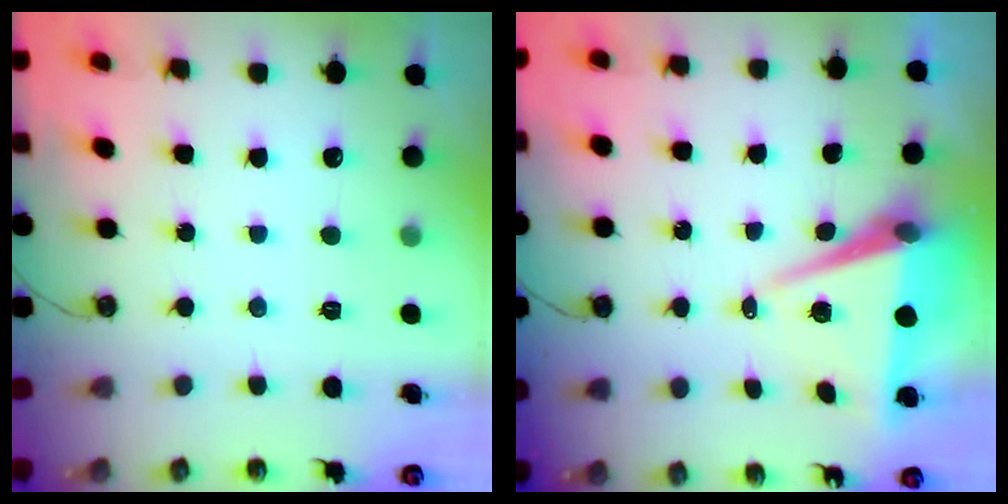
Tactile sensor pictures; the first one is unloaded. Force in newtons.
{"total": 7.5, "press": 6.2, "slide": 4.2}